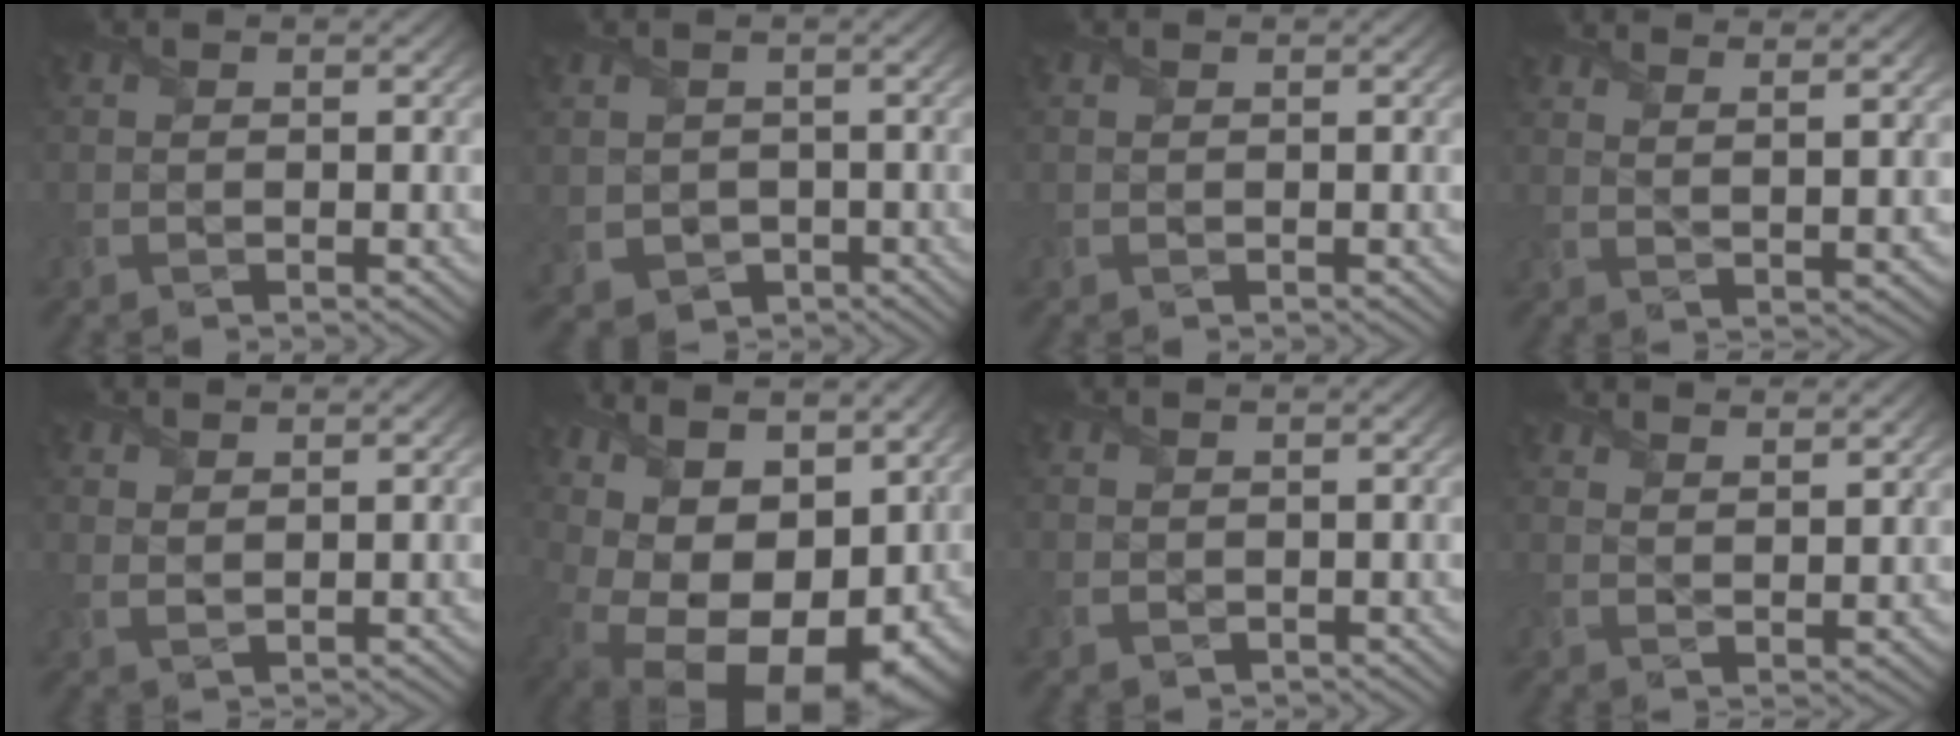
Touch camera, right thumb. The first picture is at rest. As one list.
[{"total": 2.3, "force": [-0.3, 2.2, 0.4], "torque": [-0.037, -0.012, -0.010]}, {"total": 0.0}, {"total": 5.5, "force": [4.5, 0.2, 3.1], "torque": [-0.046, -0.003, 0.068]}, {"total": 1.8, "force": [1.6, 0.5, 0.6], "torque": [-0.019, -0.002, 0.036]}, {"total": 18.0, "force": [2.1, 11.8, 13.5], "torque": [-0.218, 0.018, 0.065]}, {"total": 0.6, "force": [0.3, 0.5, 0.1], "torque": [-0.011, -0.002, 0.007]}, {"total": 5.3, "force": [4.7, 0.8, 2.2], "torque": [-0.039, -0.008, 0.080]}]